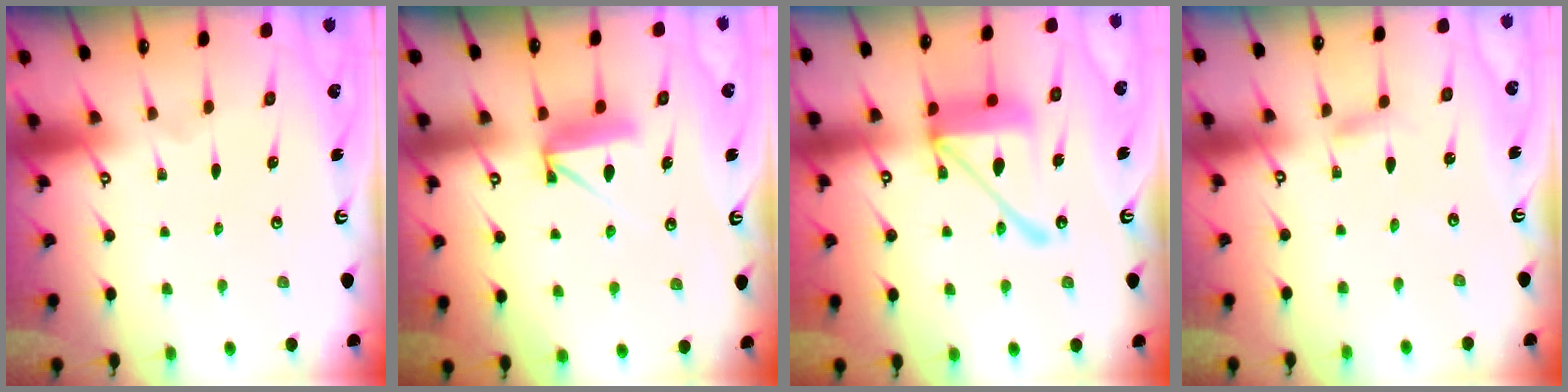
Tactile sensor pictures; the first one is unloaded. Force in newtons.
{"total": 9.2, "press": 9.2, "slide": 0.7}
{"total": 16.8, "press": 16.7, "slide": 2.0}
{"total": 2.5, "press": 2.5, "slide": 0.2}